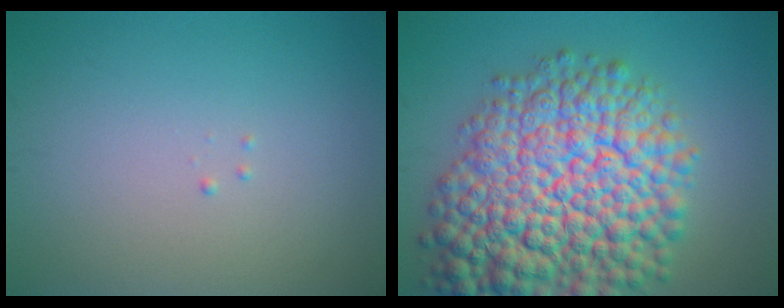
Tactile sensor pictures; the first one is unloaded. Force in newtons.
{"total": 14.9, "press": 14.9, "slide": 0.6}